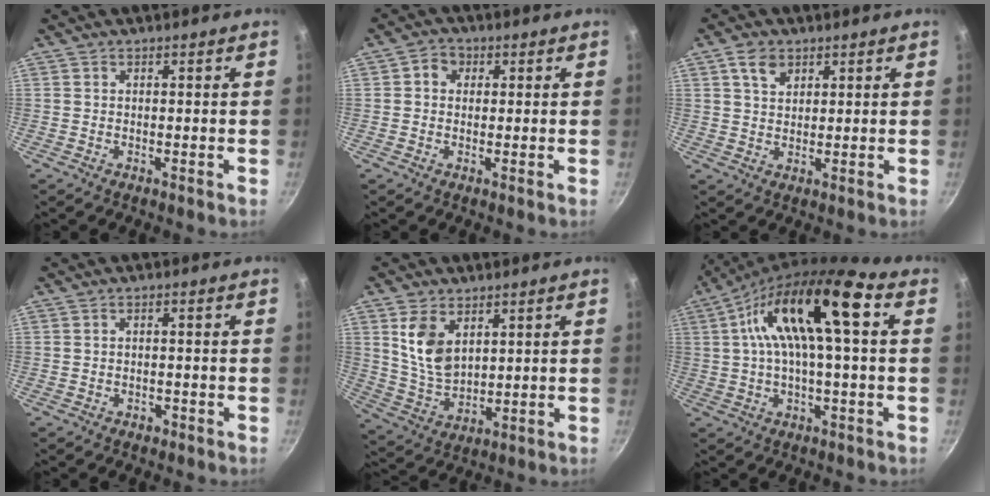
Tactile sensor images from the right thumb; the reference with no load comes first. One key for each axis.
{"total": 3.3, "fx": 0.8, "fy": 2.9, "fz": 1.4, "tx": -0.004, "ty": 0.002, "tz": 0.004}
{"total": 4.4, "fx": 2.4, "fy": 2.9, "fz": 2.3, "tx": -0.030, "ty": -0.009, "tz": 0.044}
{"total": 1.4, "fx": -0.8, "fy": 0.9, "fz": 0.7, "tx": -0.010, "ty": 0.008, "tz": -0.008}
{"total": 9.6, "fx": 3.9, "fy": 6.0, "fz": 6.4, "tx": -0.106, "ty": -0.031, "tz": 0.087}
{"total": 13.3, "fx": 3.0, "fy": 3.6, "fz": 12.4, "tx": -0.214, "ty": 0.025, "tz": 0.050}